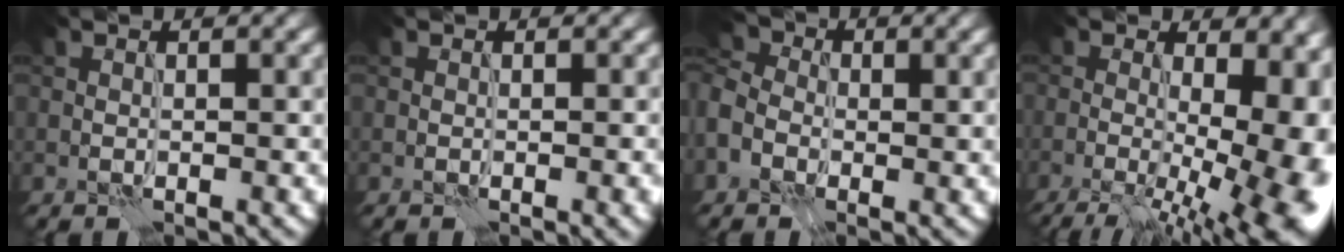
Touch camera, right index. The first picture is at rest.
{"total": 1.0, "force": [-0.1, 0.3, 0.9], "torque": [-0.004, 0.001, -0.003]}
{"total": 5.1, "force": [-0.8, 4.2, 2.9], "torque": [-0.071, 0.011, -0.016]}
{"total": 19.0, "force": [-2.1, 9.2, 16.5], "torque": [-0.156, 0.004, 0.002]}